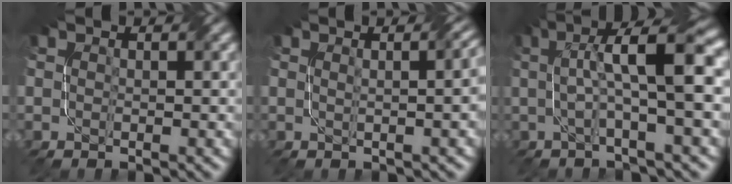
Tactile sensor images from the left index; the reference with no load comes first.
{"total": 5.0, "force": [0.9, 2.3, 4.3], "torque": [-0.018, 0.026, -0.001]}
{"total": 7.2, "force": [1.1, 1.2, 7.0], "torque": [-0.111, 0.016, 0.013]}